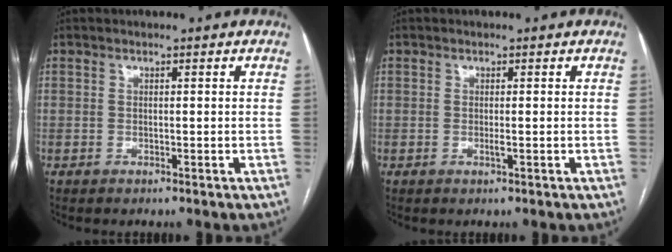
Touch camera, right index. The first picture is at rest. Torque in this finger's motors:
{"motor_torque": [0.65, 0.05, 0.02, 0.03]}